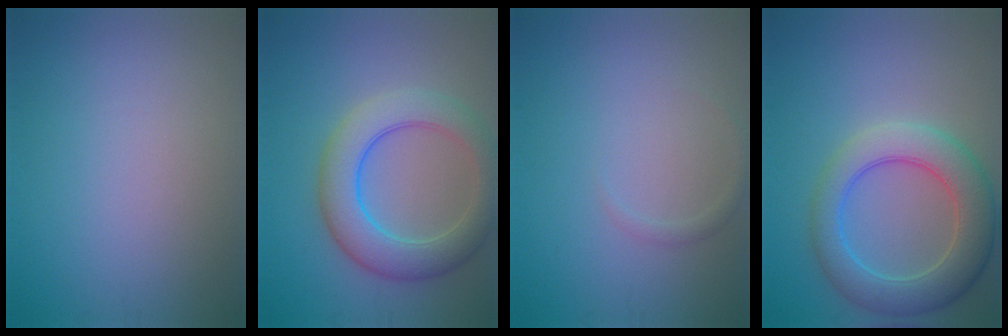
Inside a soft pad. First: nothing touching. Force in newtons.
{"total": 6.5, "press": 6.5, "slide": 0.3}
{"total": 0.8, "press": 0.8, "slide": 0.0}
{"total": 6.8, "press": 6.8, "slide": 0.5}